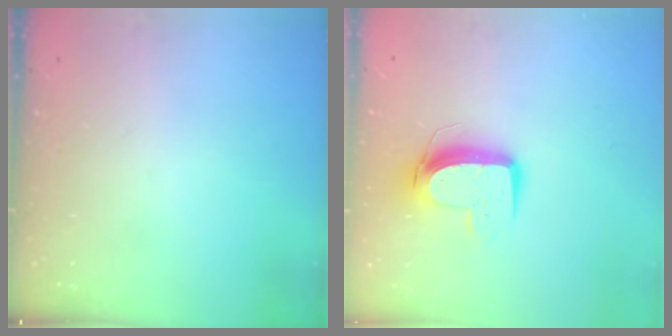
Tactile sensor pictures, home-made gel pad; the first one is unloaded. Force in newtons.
{"total": 10.6, "press": 10.6, "slide": 0.9}